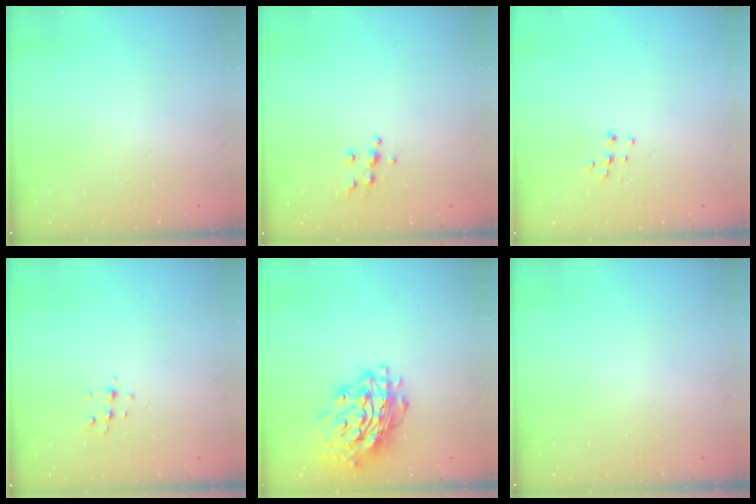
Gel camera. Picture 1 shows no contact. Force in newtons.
{"total": 5.7, "press": 5.7, "slide": 0.6}
{"total": 5.3, "press": 5.2, "slide": 0.7}
{"total": 4.8, "press": 4.7, "slide": 1.1}
{"total": 19.1, "press": 19.0, "slide": 1.9}
{"total": 0.0}